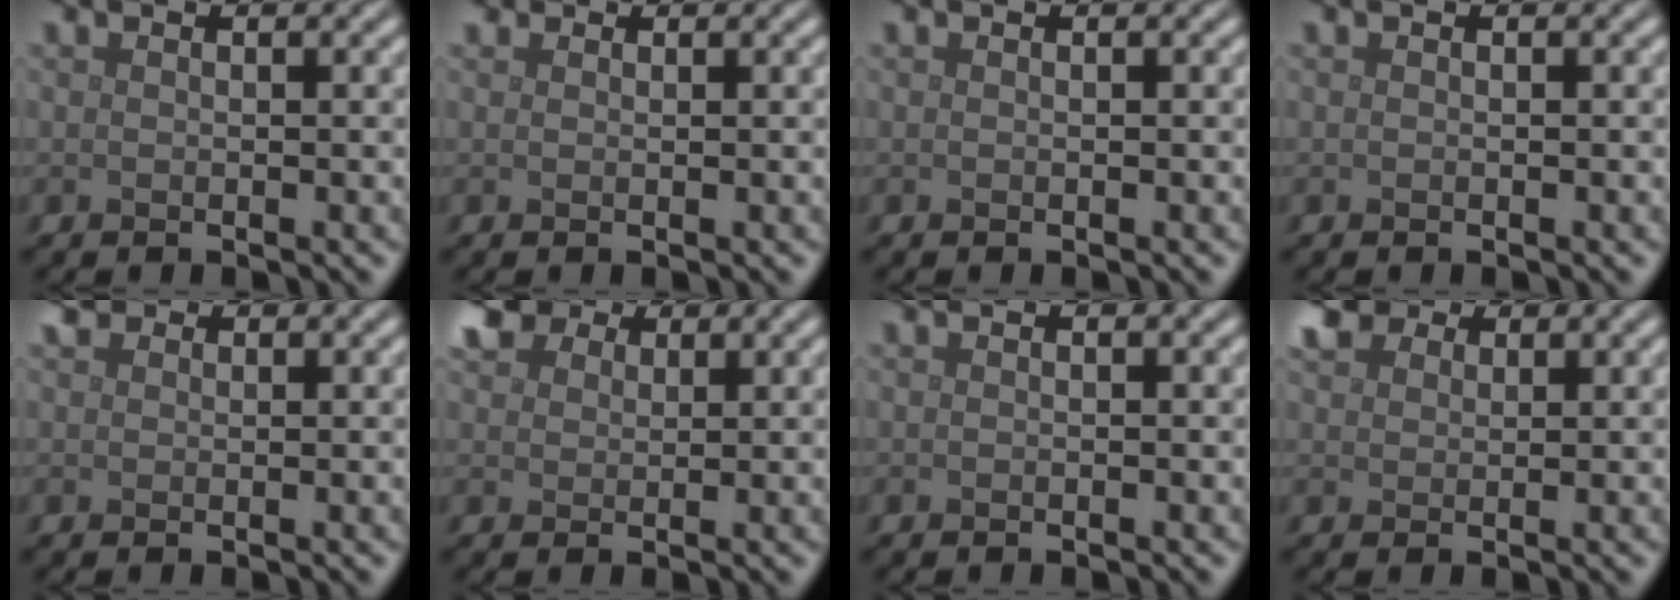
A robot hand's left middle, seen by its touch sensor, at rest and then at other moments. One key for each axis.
{"total": 0.7, "fx": 0.6, "fy": 0.3, "fz": 0.1, "tx": 0.001, "ty": -0.003, "tz": 0.007}
{"total": 0.0}
{"total": 0.0}
{"total": 1.1, "fx": 0.7, "fy": 0.7, "fz": 0.2, "tx": -0.002, "ty": 0.003, "tz": 0.010}
{"total": 4.7, "fx": 3.3, "fy": 2.7, "fz": 2.0, "tx": -0.052, "ty": 0.012, "tz": 0.052}
{"total": 0.0}
{"total": 3.3, "fx": 2.3, "fy": 2.0, "fz": 1.3, "tx": -0.034, "ty": 0.011, "tz": 0.042}